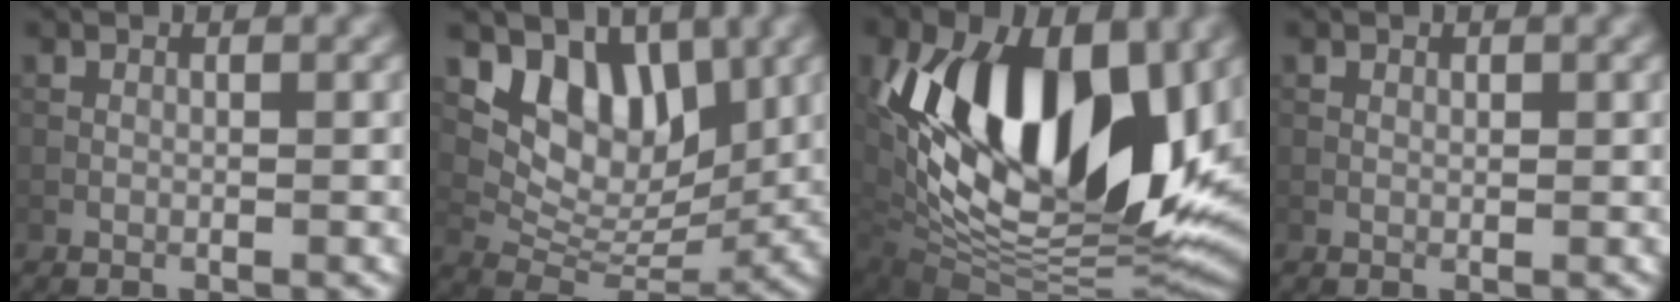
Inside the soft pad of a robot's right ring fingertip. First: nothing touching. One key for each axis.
{"total": 7.5, "fx": 3.2, "fy": 4.8, "fz": 4.8, "tx": -0.069, "ty": -0.016, "tz": 0.062}
{"total": 16.6, "fx": 3.5, "fy": 9.4, "fz": 13.3, "tx": -0.236, "ty": -0.007, "tz": 0.049}
{"total": 0.0}